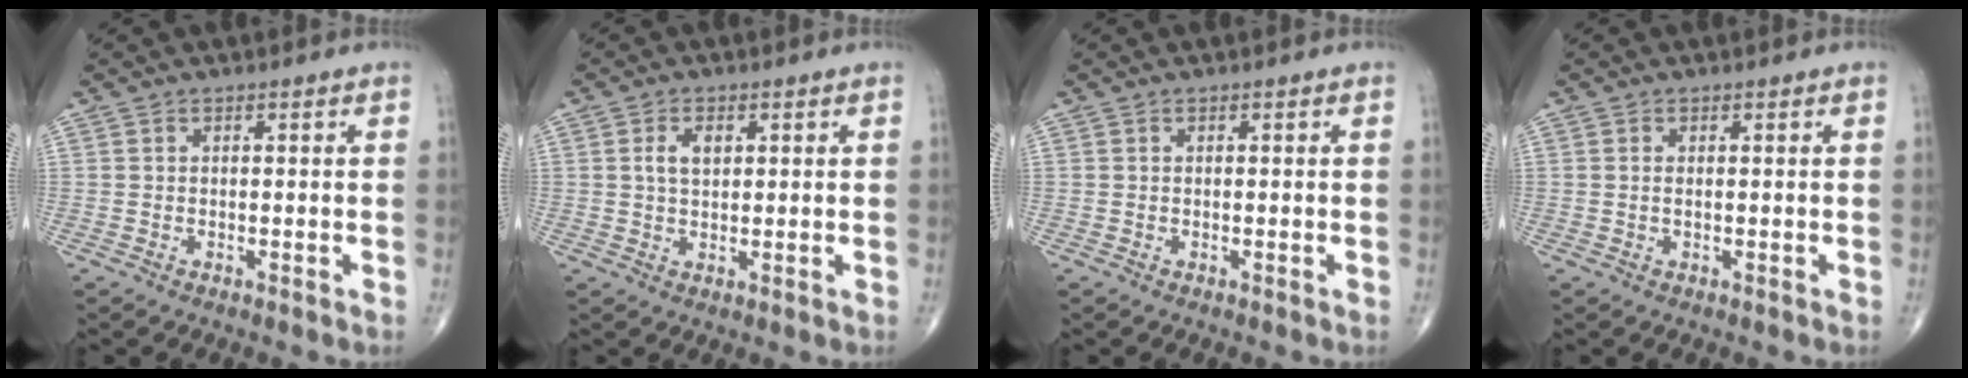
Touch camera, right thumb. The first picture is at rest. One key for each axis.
{"total": 3.5, "fx": 1.0, "fy": 2.0, "fz": 2.7, "tx": -0.044, "ty": 0.000, "tz": 0.019}
{"total": 0.0}
{"total": 0.7, "fx": 0.1, "fy": 0.3, "fz": 0.7, "tx": -0.018, "ty": 0.000, "tz": 0.003}